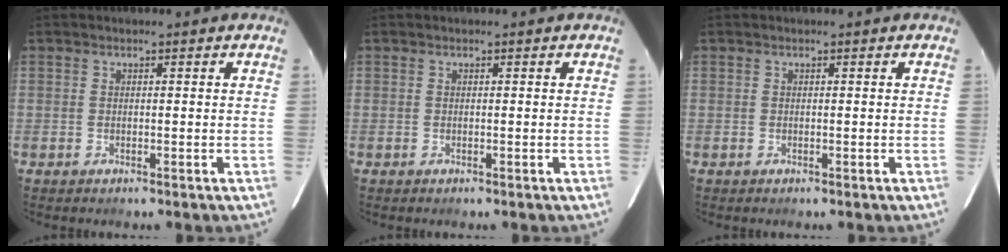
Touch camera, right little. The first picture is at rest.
{"total": 0.0}
{"total": 0.0}